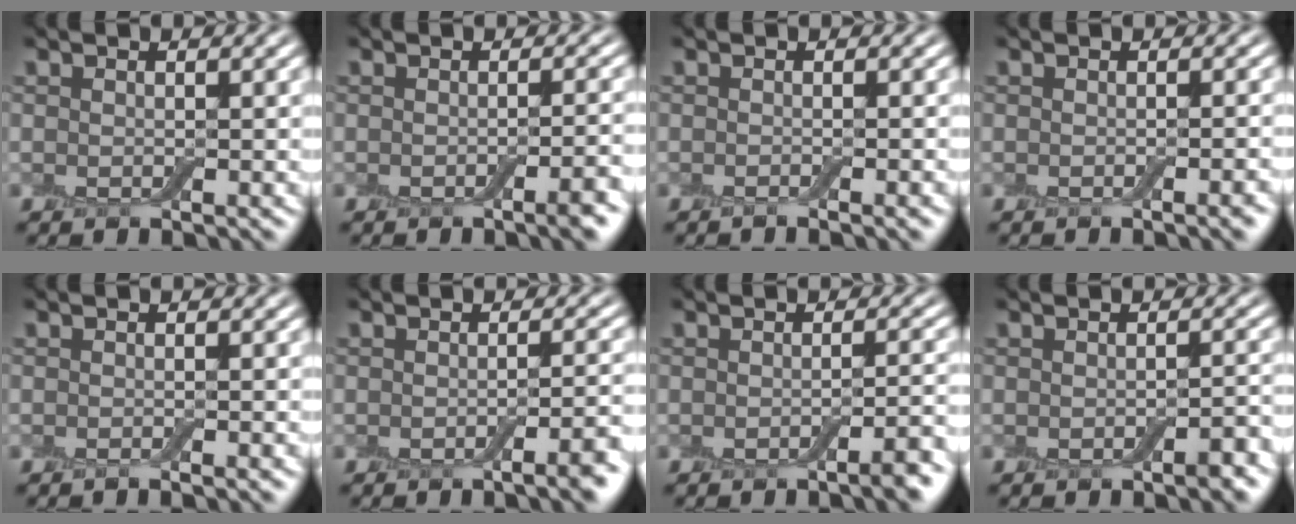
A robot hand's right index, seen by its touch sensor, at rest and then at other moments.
{"total": 2.7, "force": [-1.2, 0.6, 2.3], "torque": [-0.024, 0.004, -0.022]}
{"total": 1.4, "force": [-1.0, 0.2, 1.0], "torque": [-0.006, -0.001, -0.015]}
{"total": 1.6, "force": [-0.8, 0.4, 1.3], "torque": [-0.008, 0.002, -0.011]}
{"total": 1.1, "force": [-0.7, 0.1, 0.8], "torque": [-0.007, -0.002, -0.013]}
{"total": 3.6, "force": [-1.7, 1.0, 3.0], "torque": [-0.029, 0.004, -0.028]}
{"total": 2.8, "force": [-1.5, 0.6, 2.2], "torque": [-0.027, 0.004, -0.029]}
{"total": 1.8, "force": [-1.0, 0.4, 1.4], "torque": [-0.018, 0.003, -0.013]}